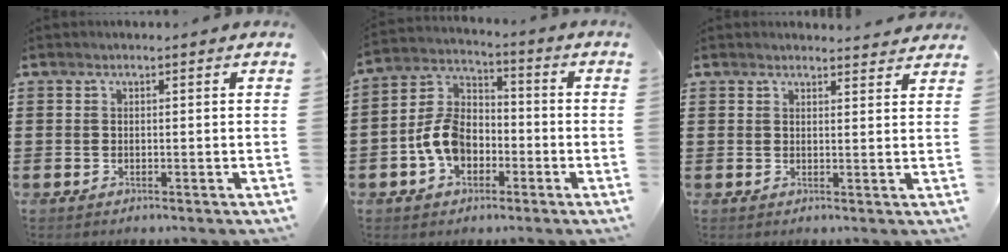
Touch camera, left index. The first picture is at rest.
{"total": 8.7, "force": [-3.2, 6.0, 5.4], "torque": [-0.145, 0.012, -0.070]}
{"total": 2.0, "force": [2.0, 0.2, 0.2], "torque": [-0.001, -0.007, 0.039]}